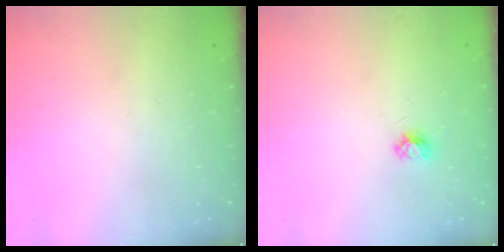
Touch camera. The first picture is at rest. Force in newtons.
{"total": 4.0, "press": 4.0, "slide": 0.4}